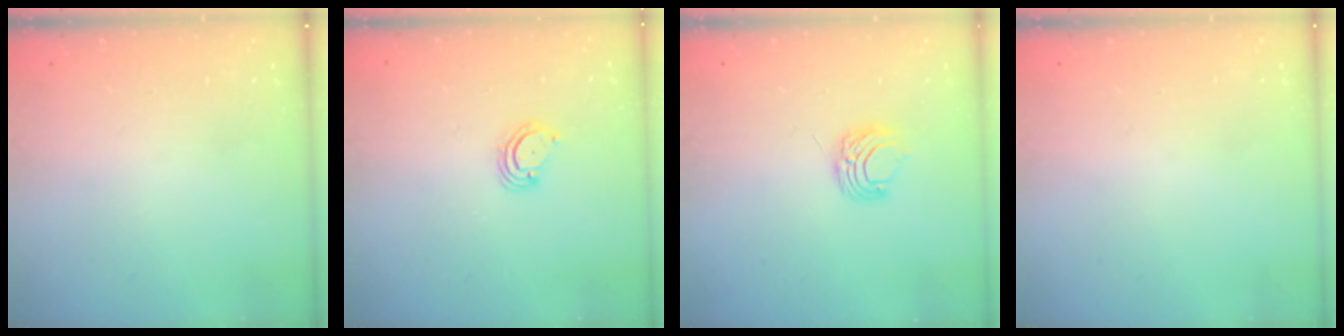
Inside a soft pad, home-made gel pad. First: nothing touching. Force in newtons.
{"total": 3.8, "press": 3.8, "slide": 0.3}
{"total": 6.6, "press": 6.6, "slide": 0.5}
{"total": 0.0}